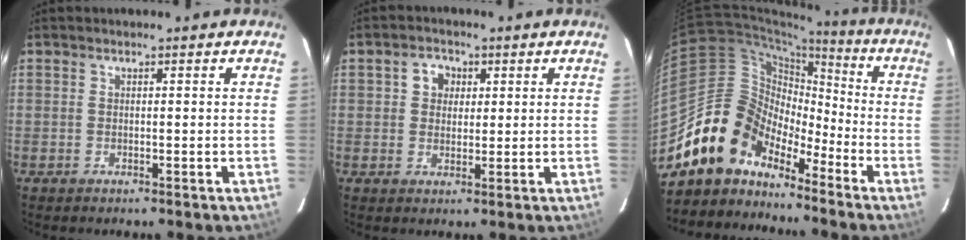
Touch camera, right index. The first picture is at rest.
{"total": 3.9, "force": [1.1, 3.5, 1.4], "torque": [-0.018, 0.014, 0.019]}
{"total": 13.4, "force": [-10.8, 7.3, 3.2], "torque": [-0.063, 0.033, -0.211]}